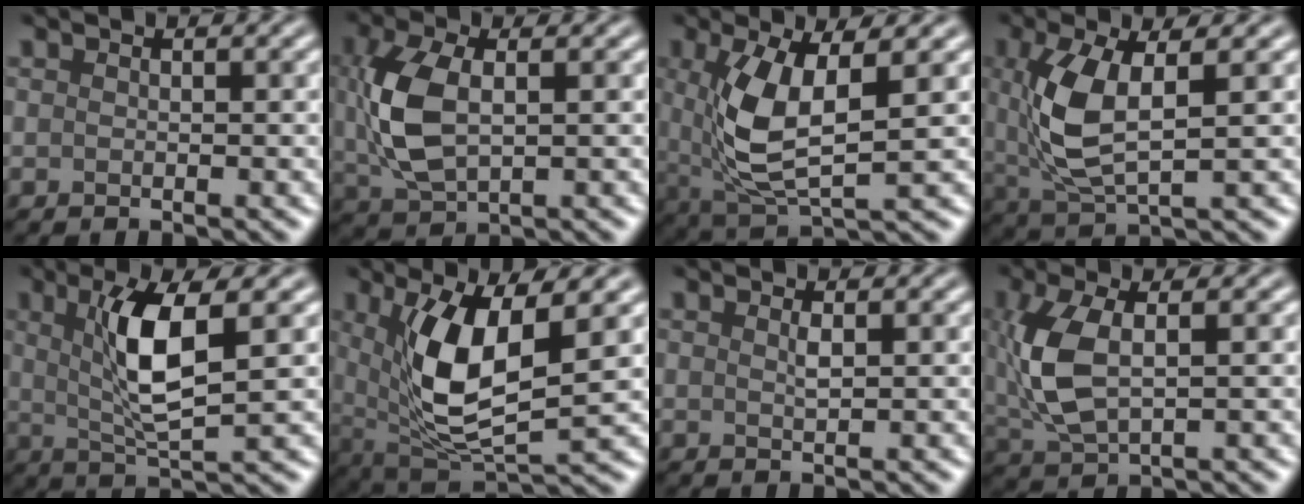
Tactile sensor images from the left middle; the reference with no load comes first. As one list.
[{"total": 6.3, "force": [0.8, 3.5, 5.3], "torque": [-0.131, 0.003, 0.019]}, {"total": 7.4, "force": [1.1, 2.7, 6.8], "torque": [-0.148, -0.012, 0.025]}, {"total": 6.6, "force": [1.0, 2.7, 5.9], "torque": [-0.142, -0.006, 0.026]}, {"total": 5.9, "force": [1.5, 1.3, 5.6], "torque": [-0.111, -0.002, 0.033]}, {"total": 8.3, "force": [1.8, 3.1, 7.5], "torque": [-0.152, -0.019, 0.039]}, {"total": 0.9, "force": [0.4, 0.1, 0.8], "torque": [-0.015, 0.000, 0.007]}, {"total": 6.0, "force": [0.7, 2.9, 5.2], "torque": [-0.137, 0.000, 0.018]}]